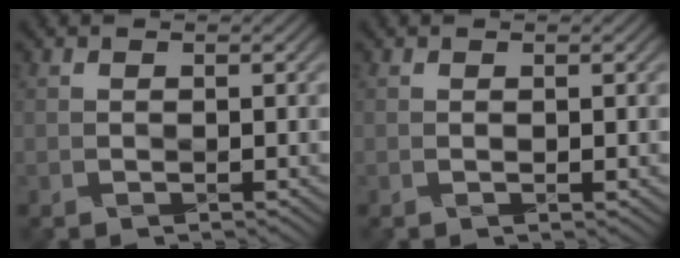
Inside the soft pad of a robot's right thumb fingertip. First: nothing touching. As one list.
[{"total": 0.0}]